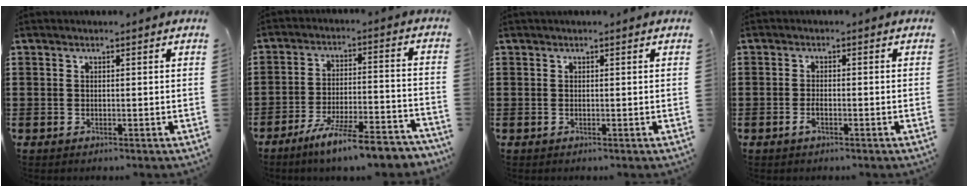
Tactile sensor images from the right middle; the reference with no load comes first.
{"total": 9.1, "force": [-7.7, 0.2, 4.9], "torque": [-0.082, 0.006, -0.144]}
{"total": 0.0}
{"total": 1.7, "force": [-0.8, 0.5, 1.4], "torque": [-0.034, -0.003, -0.018]}